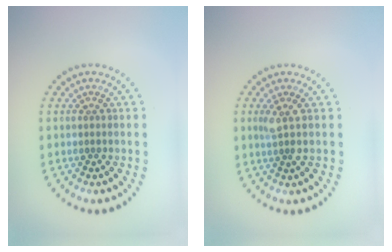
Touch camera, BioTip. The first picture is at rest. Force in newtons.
{"total": 1.7, "press": 1.3, "slide": 1.1}